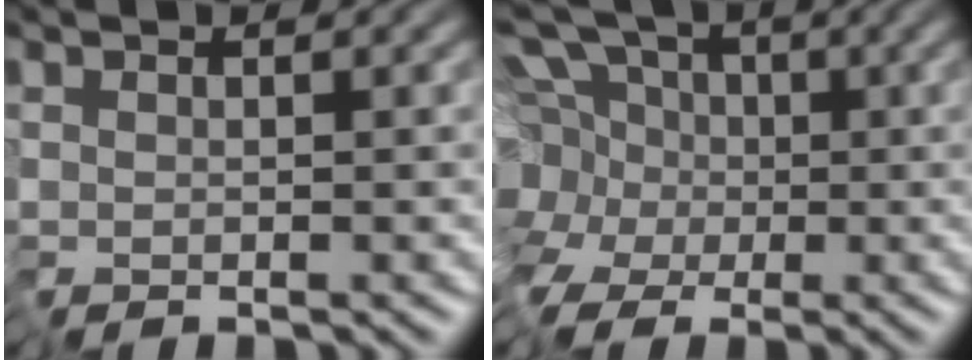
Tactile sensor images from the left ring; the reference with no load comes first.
{"total": 9.5, "force": [0.0, 6.8, 6.5], "torque": [-0.124, 0.009, -0.025]}